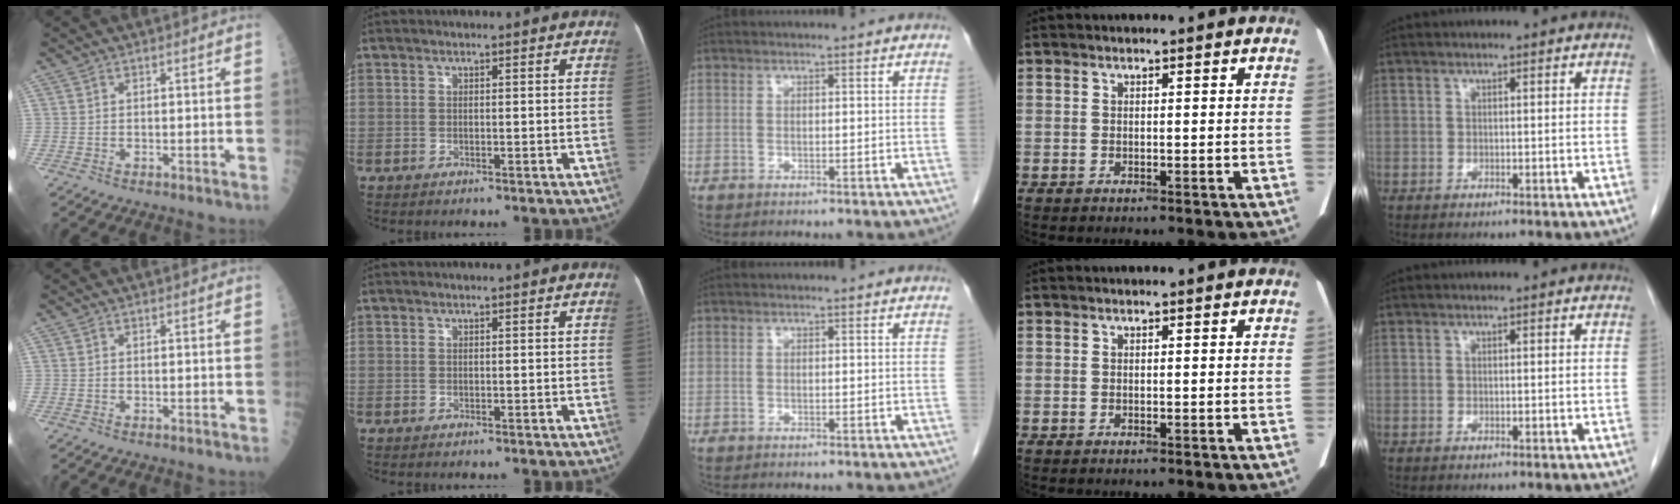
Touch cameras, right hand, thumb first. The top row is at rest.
{}